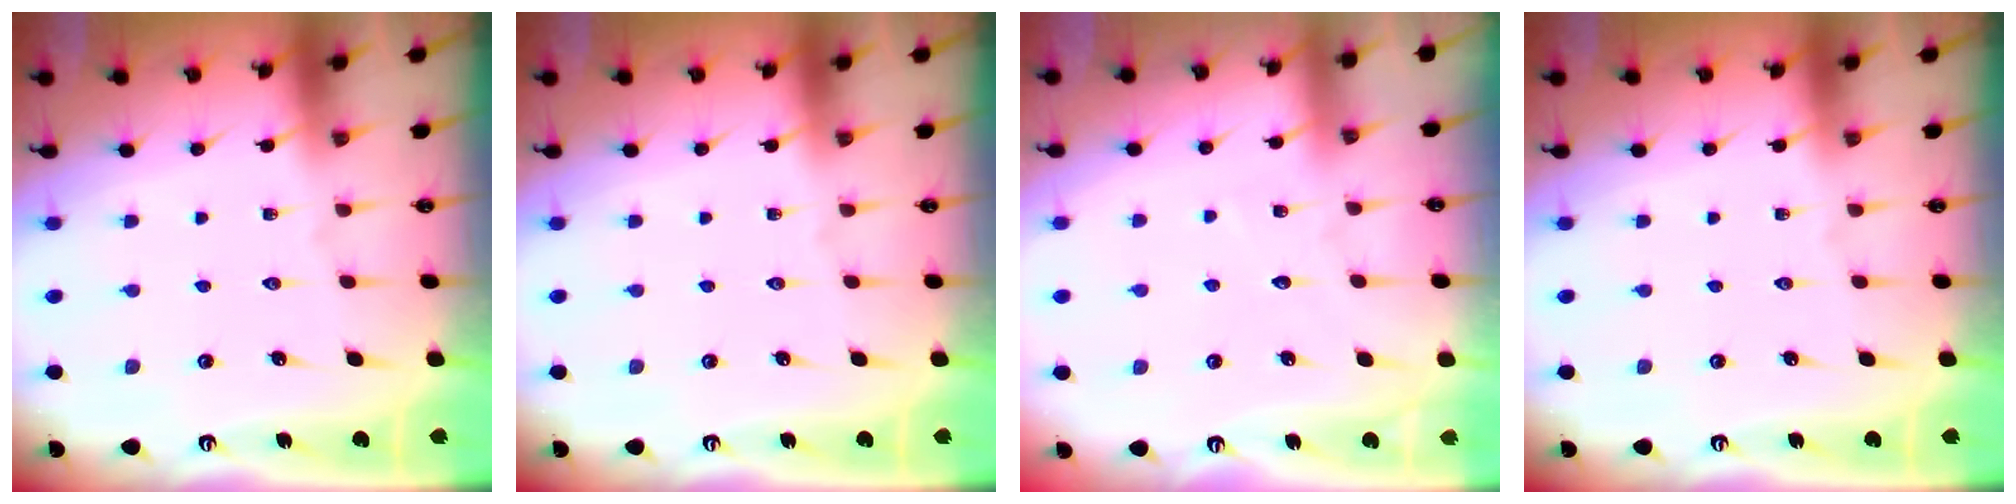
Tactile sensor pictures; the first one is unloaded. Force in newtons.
{"total": 0.0}
{"total": 2.6, "press": 2.6, "slide": 0.3}
{"total": 0.0}